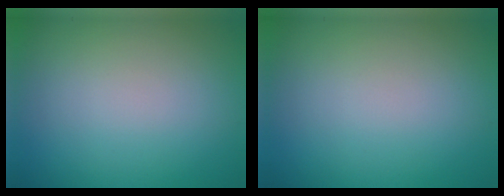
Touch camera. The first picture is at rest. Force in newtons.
{"total": 0.0}